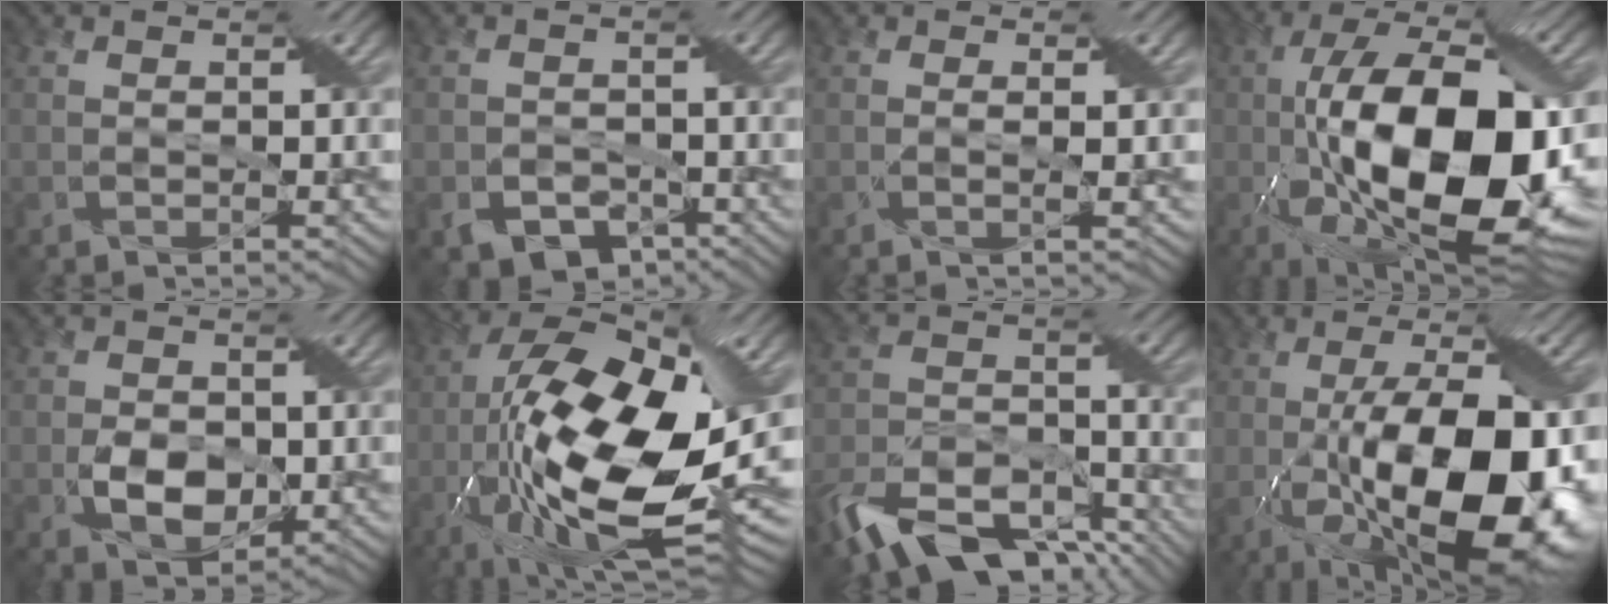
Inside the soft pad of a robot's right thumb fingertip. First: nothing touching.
{"total": 4.5, "force": [-2.6, 3.0, 2.1], "torque": [-0.035, -0.011, -0.045]}
{"total": 1.4, "force": [0.1, 0.1, 1.4], "torque": [-0.029, 0.005, -0.002]}
{"total": 20.6, "force": [-3.0, 9.4, 18.1], "torque": [-0.323, 0.000, -0.052]}
{"total": 5.7, "force": [-1.1, 3.9, 4.0], "torque": [-0.076, -0.009, -0.020]}
{"total": 21.7, "force": [-4.0, 9.3, 19.2], "torque": [-0.367, 0.006, -0.078]}
{"total": 13.7, "force": [-9.8, 6.6, 7.0], "torque": [-0.155, -0.013, -0.179]}
{"total": 18.3, "force": [-3.1, 8.1, 16.1], "torque": [-0.243, -0.011, -0.046]}